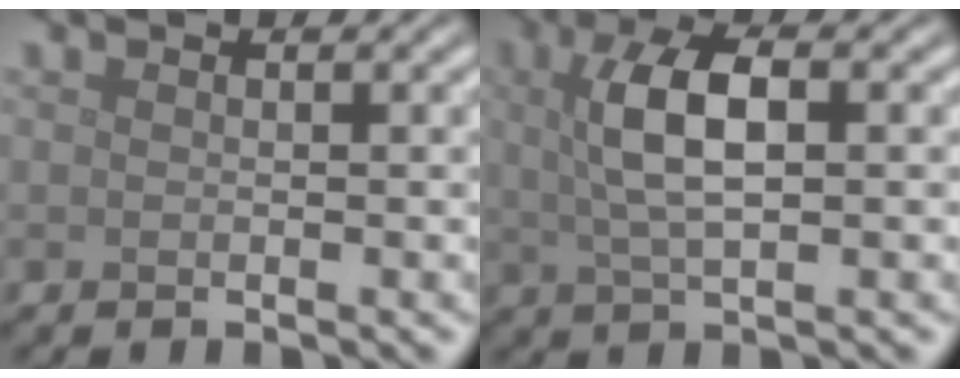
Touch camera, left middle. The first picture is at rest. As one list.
[{"total": 5.4, "force": [1.1, 1.9, 4.9], "torque": [-0.097, 0.010, 0.017]}]